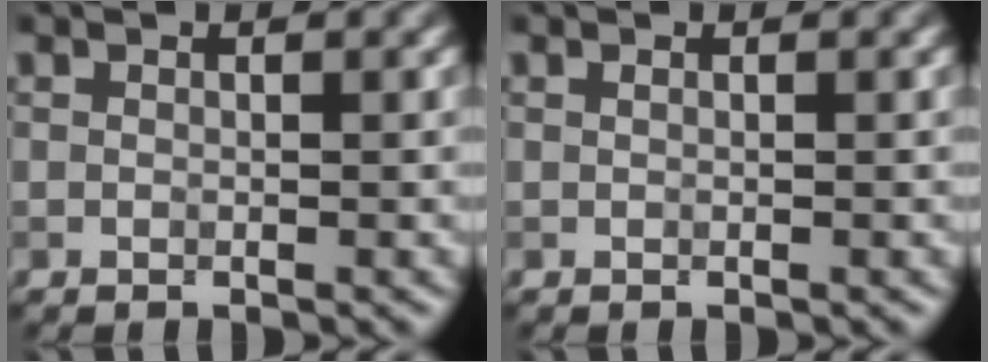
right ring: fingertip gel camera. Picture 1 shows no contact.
{"total": 0.0}